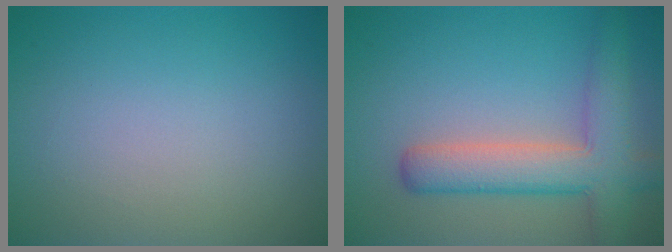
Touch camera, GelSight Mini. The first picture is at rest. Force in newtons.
{"total": 6.0, "press": 6.0, "slide": 0.5}